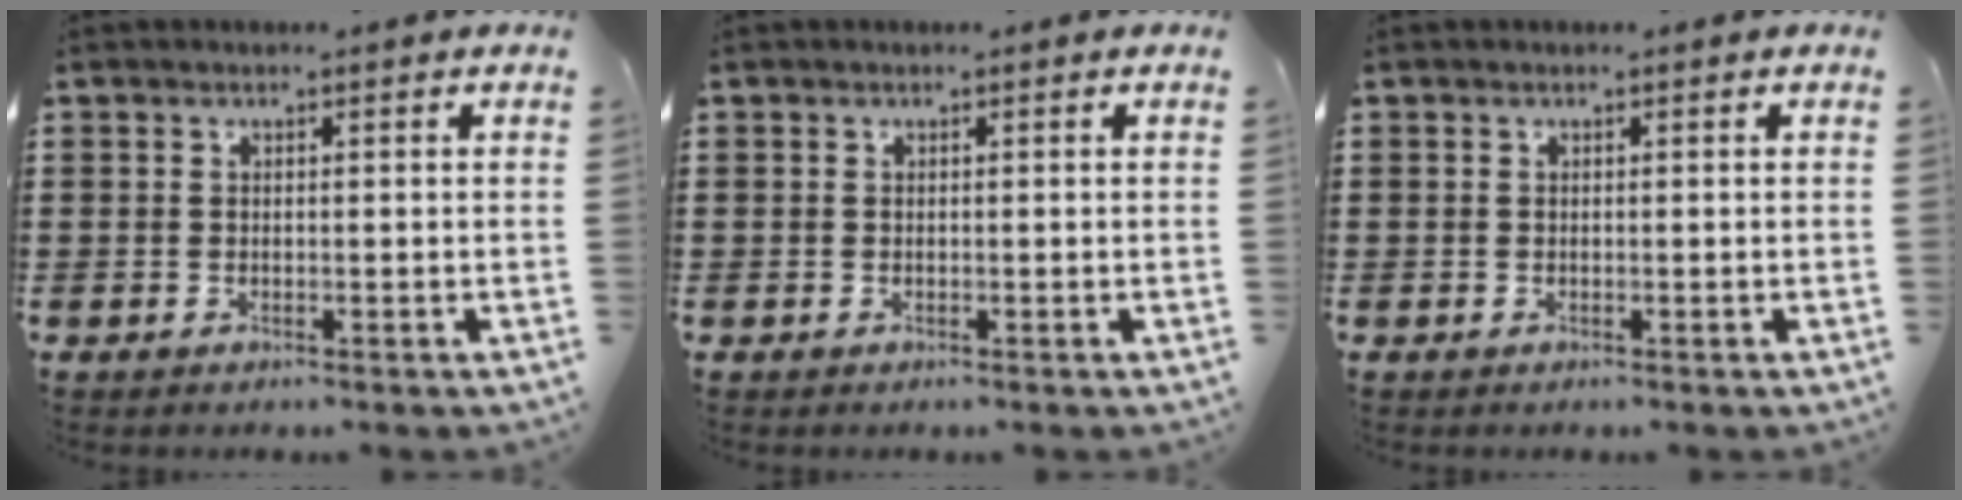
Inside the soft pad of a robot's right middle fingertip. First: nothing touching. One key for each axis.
{"total": 0.0}
{"total": 0.0}